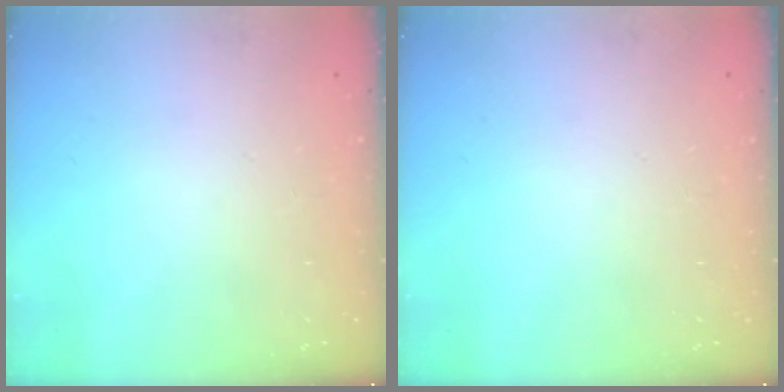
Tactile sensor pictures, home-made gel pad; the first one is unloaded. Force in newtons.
{"total": 0.0}